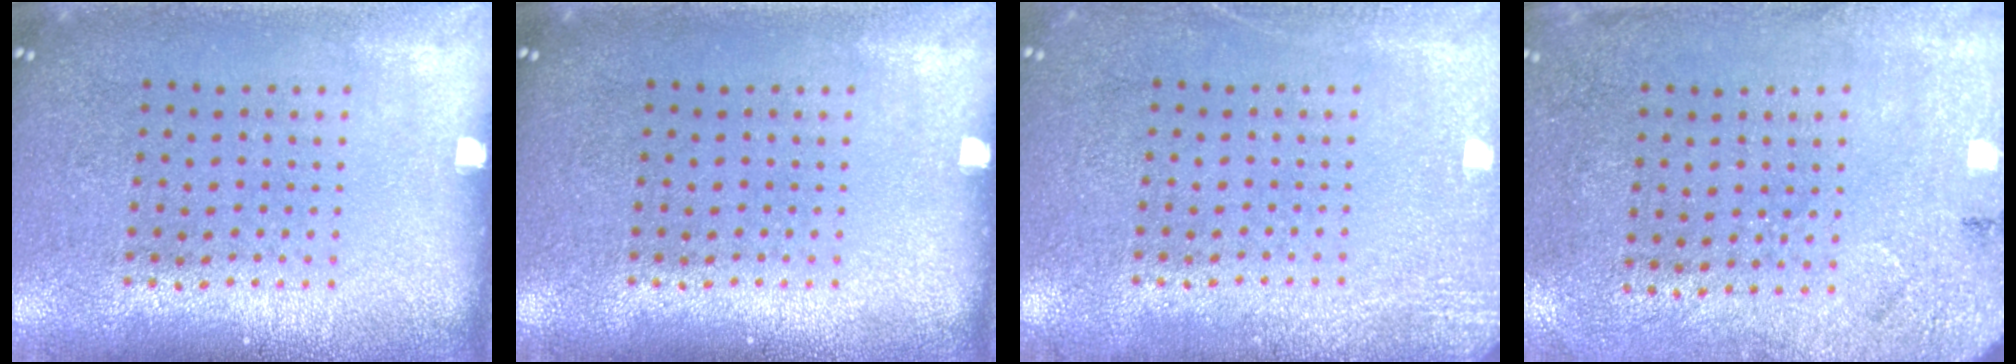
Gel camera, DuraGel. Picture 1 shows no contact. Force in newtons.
{"total": 0.0}
{"total": 2.5, "press": 2.4, "slide": 0.3}
{"total": 2.7, "press": 2.2, "slide": 1.5}